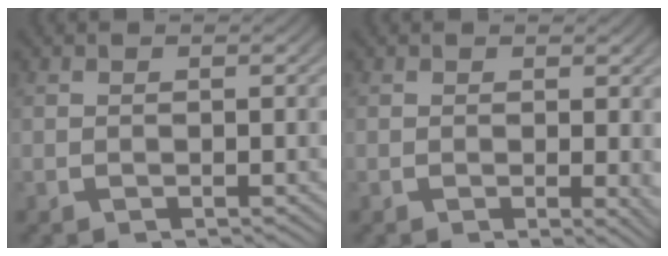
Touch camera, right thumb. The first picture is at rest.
{"total": 1.4, "force": [0.2, 0.4, 1.3], "torque": [-0.010, -0.004, 0.002]}